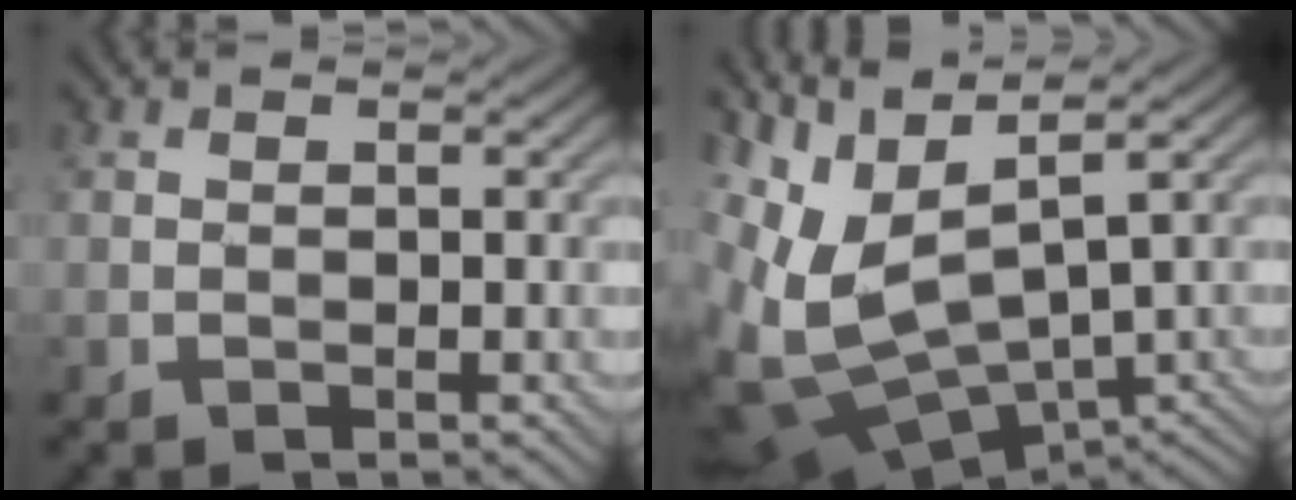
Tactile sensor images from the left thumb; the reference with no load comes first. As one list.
[{"total": 12.2, "force": [-0.5, 5.8, 10.7], "torque": [-0.263, -0.011, 0.029]}]